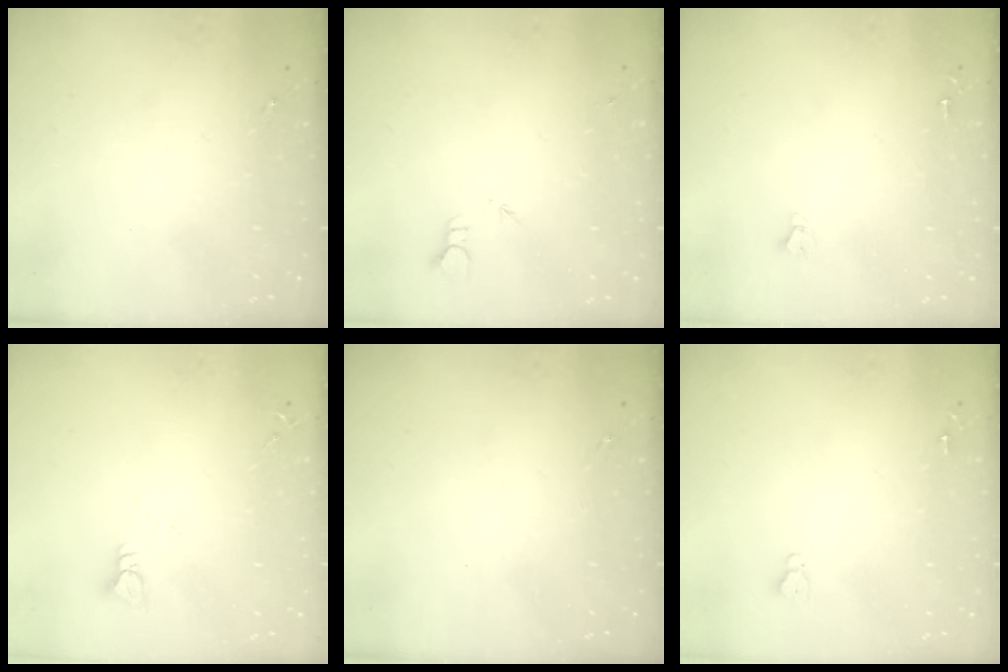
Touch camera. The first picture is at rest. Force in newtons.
{"total": 2.3, "press": 2.3, "slide": 0.1}
{"total": 2.0, "press": 2.0, "slide": 0.2}
{"total": 3.5, "press": 3.5, "slide": 0.3}
{"total": 0.0}
{"total": 3.8, "press": 3.8, "slide": 0.3}